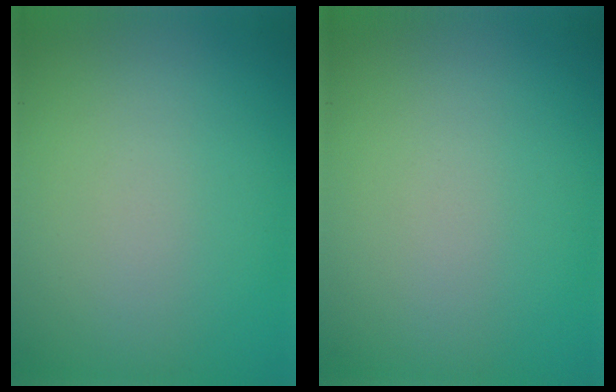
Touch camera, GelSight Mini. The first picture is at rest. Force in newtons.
{"total": 0.0}